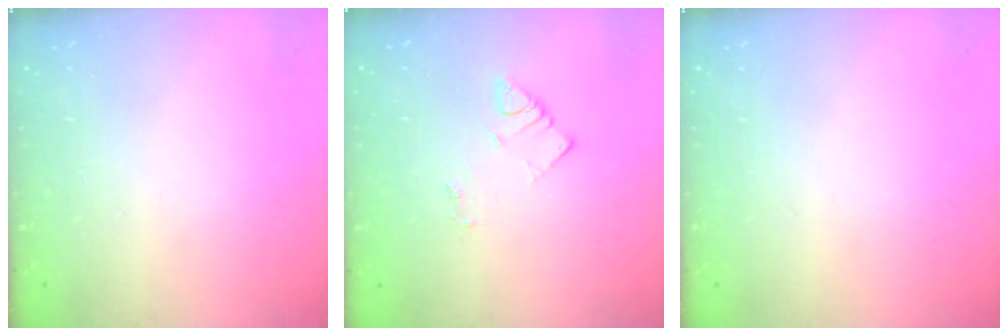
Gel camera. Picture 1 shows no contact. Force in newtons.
{"total": 2.9, "press": 2.9, "slide": 0.3}
{"total": 0.0}